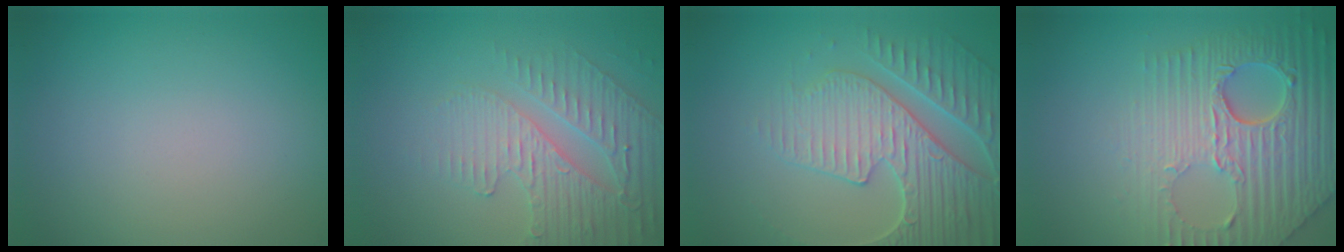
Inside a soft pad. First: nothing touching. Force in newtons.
{"total": 3.8, "press": 3.6, "slide": 1.2}
{"total": 6.4, "press": 5.4, "slide": 3.5}
{"total": 8.3, "press": 6.2, "slide": 5.6}